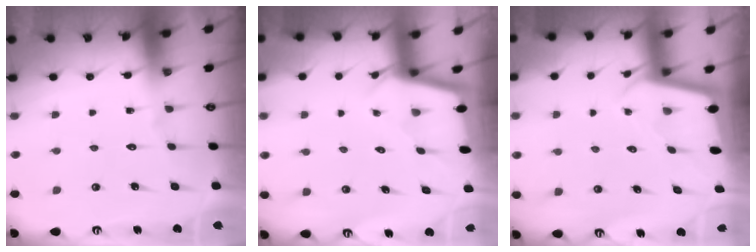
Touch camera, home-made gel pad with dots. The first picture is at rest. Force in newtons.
{"total": 1.9, "press": 1.9, "slide": 0.1}
{"total": 2.1, "press": 2.1, "slide": 0.1}